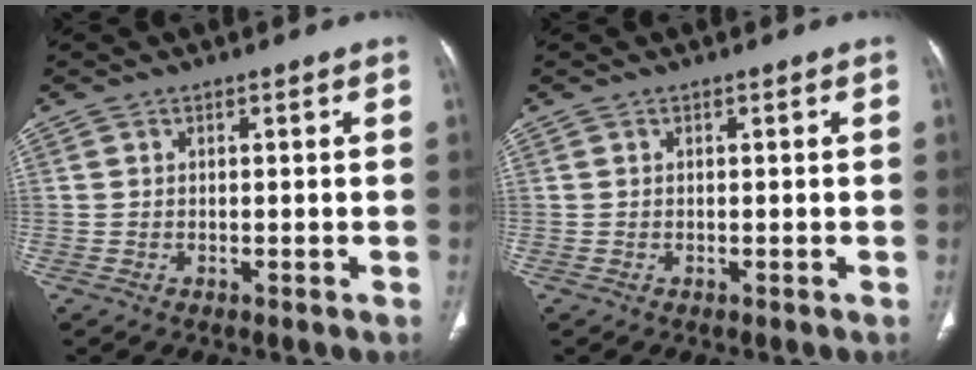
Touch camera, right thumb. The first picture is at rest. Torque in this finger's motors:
{"motor_torque": [0.00, 0.00, -0.08, 0.05, 0.02]}